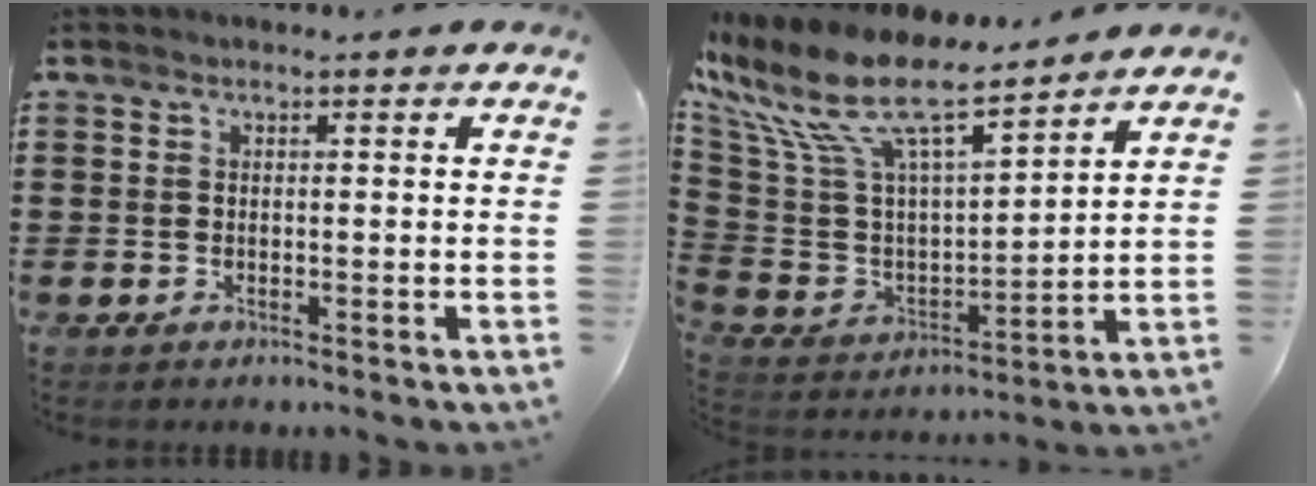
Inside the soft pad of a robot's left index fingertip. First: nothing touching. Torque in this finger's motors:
{"motor_torque": [1.75, -0.39, 1.05, 0.21]}